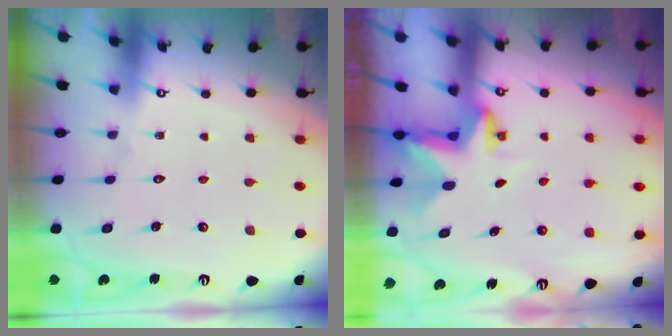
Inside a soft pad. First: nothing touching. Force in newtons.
{"total": 2.9, "press": 2.9, "slide": 0.2}